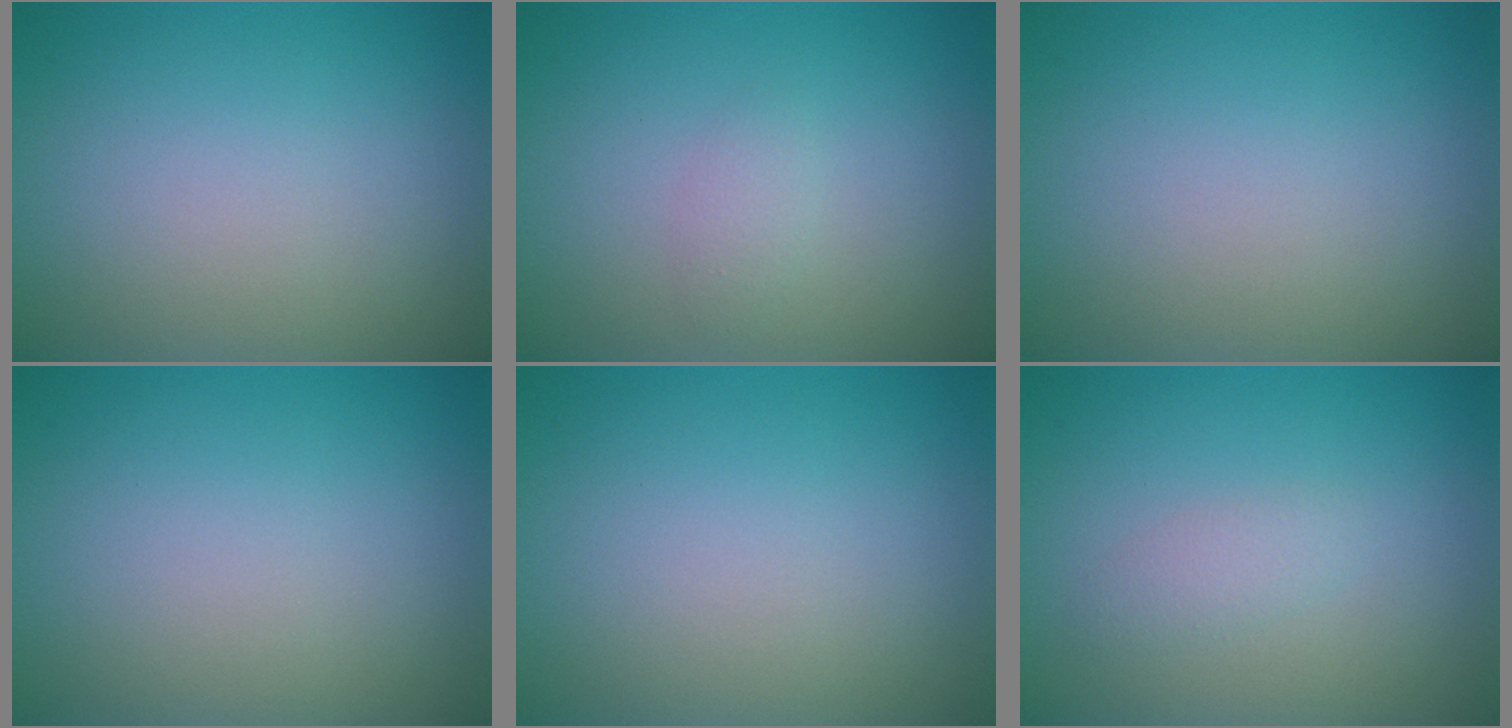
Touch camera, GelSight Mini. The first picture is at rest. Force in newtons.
{"total": 1.0, "press": 1.0, "slide": 0.1}
{"total": 0.0}
{"total": 0.0}
{"total": 0.0}
{"total": 1.3, "press": 1.3, "slide": 0.1}